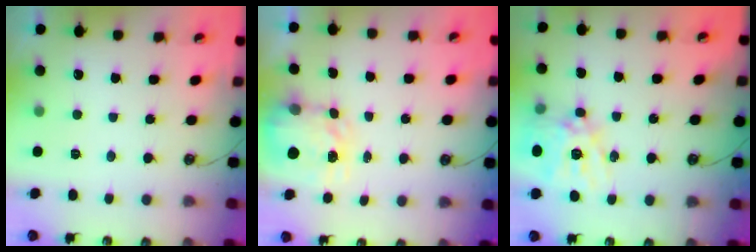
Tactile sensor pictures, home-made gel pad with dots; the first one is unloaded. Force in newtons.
{"total": 3.8, "press": 3.8, "slide": 0.6}
{"total": 17.6, "press": 17.5, "slide": 1.9}